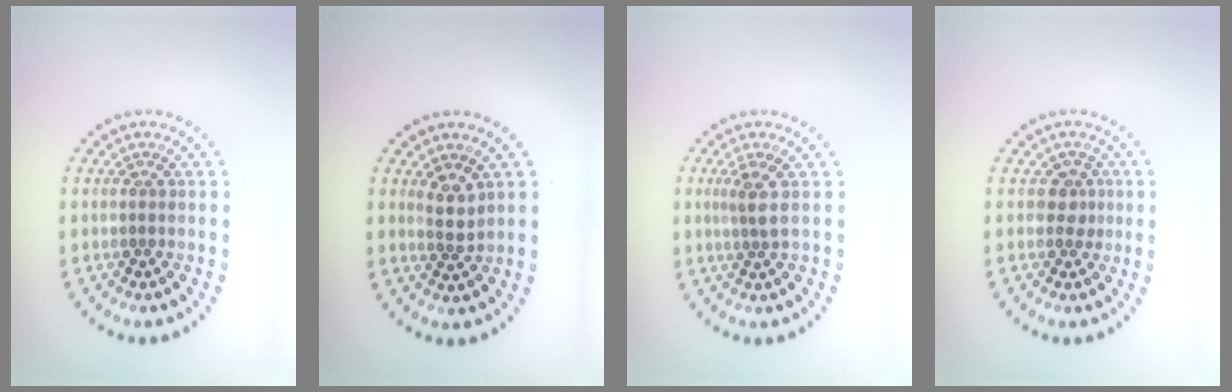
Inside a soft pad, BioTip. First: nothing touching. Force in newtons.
{"total": 1.6, "press": 1.2, "slide": 1.0}
{"total": 1.8, "press": 1.2, "slide": 1.3}
{"total": 1.5, "press": 1.3, "slide": 0.7}